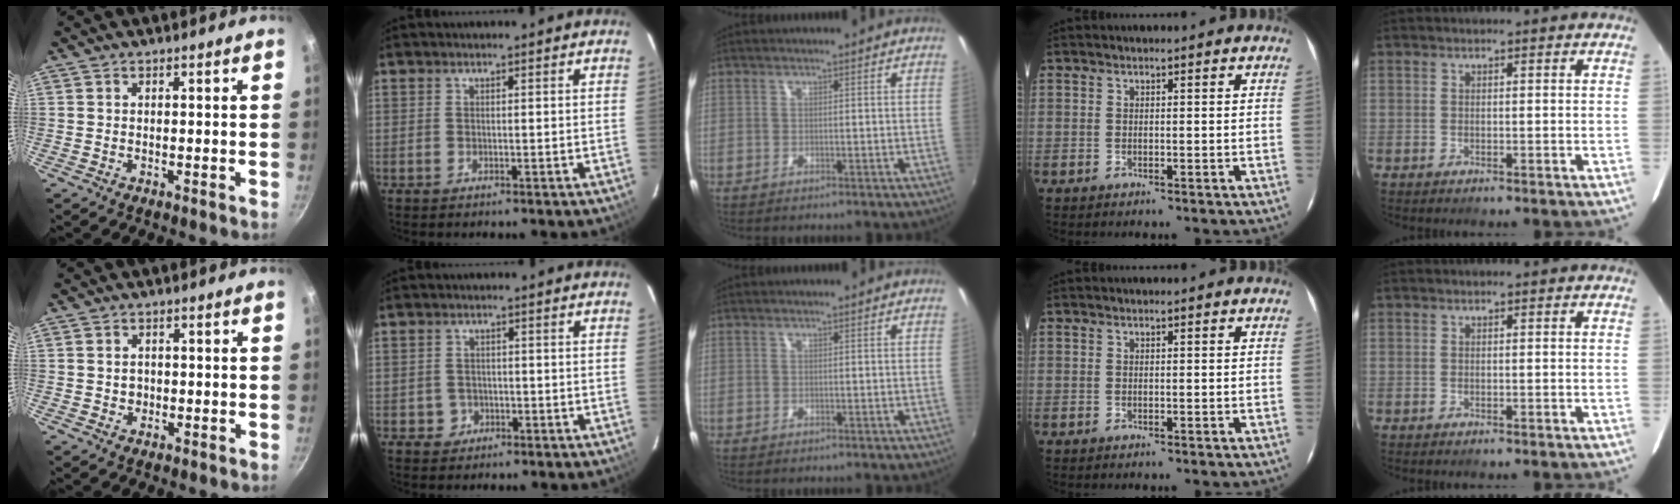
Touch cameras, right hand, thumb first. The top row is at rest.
{"thumb": {"total": 1.8, "force": [-0.1, 1.6, 0.8], "torque": [-0.008, 0.002, -0.003]}, "index": {"total": 2.7, "force": [-1.1, 2.5, 0.2], "torque": [-0.008, 0.006, -0.015]}}